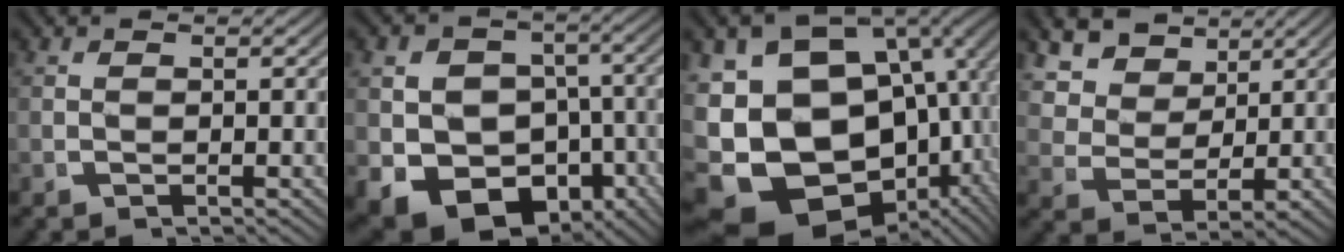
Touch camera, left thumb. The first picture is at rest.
{"total": 15.5, "force": [-6.4, 11.7, 7.8], "torque": [-0.175, -0.099, -0.067]}
{"total": 22.4, "force": [-2.5, 17.6, 13.5], "torque": [-0.296, -0.076, -0.024]}
{"total": 8.3, "force": [3.5, 6.1, 4.5], "torque": [-0.099, -0.019, 0.065]}